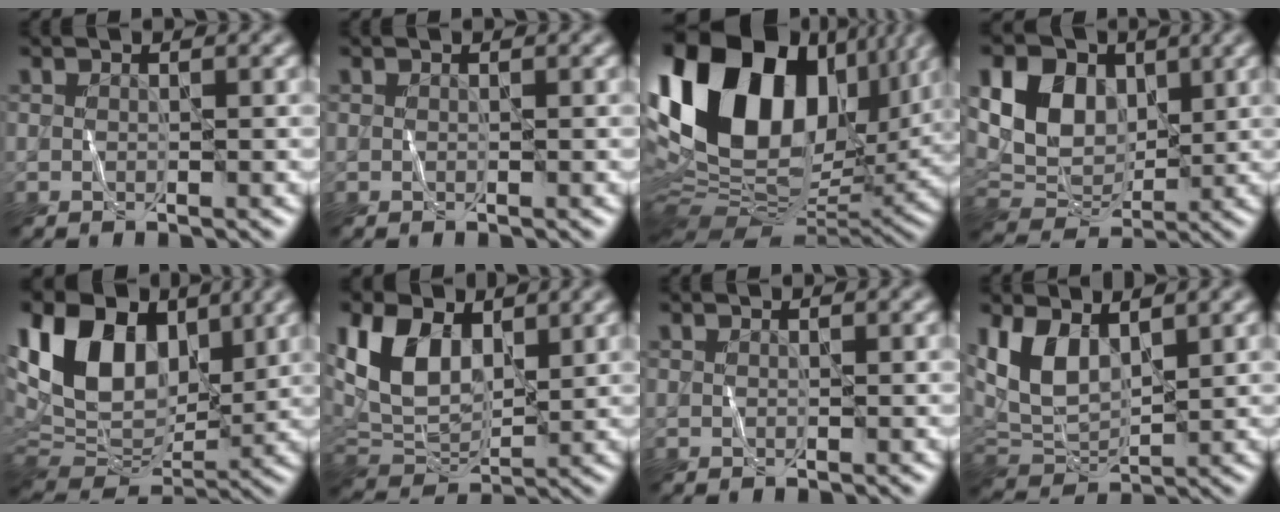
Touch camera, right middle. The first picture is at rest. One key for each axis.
{"total": 0.0}
{"total": 20.0, "fx": 6.0, "fy": 13.0, "fz": 14.0, "tx": -0.280, "ty": 0.015, "tz": 0.117}
{"total": 8.2, "fx": 2.5, "fy": 5.9, "fz": 5.1, "tx": -0.105, "ty": 0.006, "tz": 0.038}
{"total": 12.9, "fx": 5.0, "fy": 8.3, "fz": 8.6, "tx": -0.176, "ty": 0.022, "tz": 0.084}
{"total": 7.6, "fx": 2.9, "fy": 4.8, "fz": 5.2, "tx": -0.116, "ty": -0.003, "tz": 0.051}
{"total": 0.0}
{"total": 5.7, "fx": 2.5, "fy": 3.1, "fz": 4.1, "tx": -0.092, "ty": -0.006, "tz": 0.049}